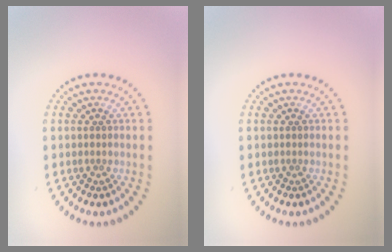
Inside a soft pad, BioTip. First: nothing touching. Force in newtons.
{"total": 0.0}